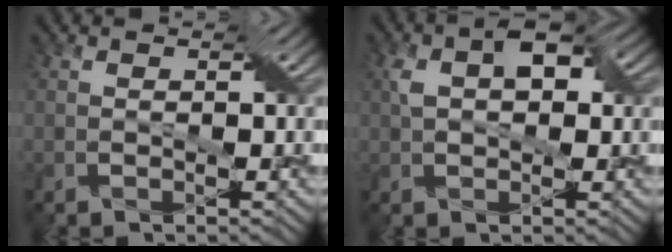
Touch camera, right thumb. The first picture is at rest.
{"total": 6.3, "force": [1.6, 3.5, 5.0], "torque": [-0.094, 0.010, 0.021]}